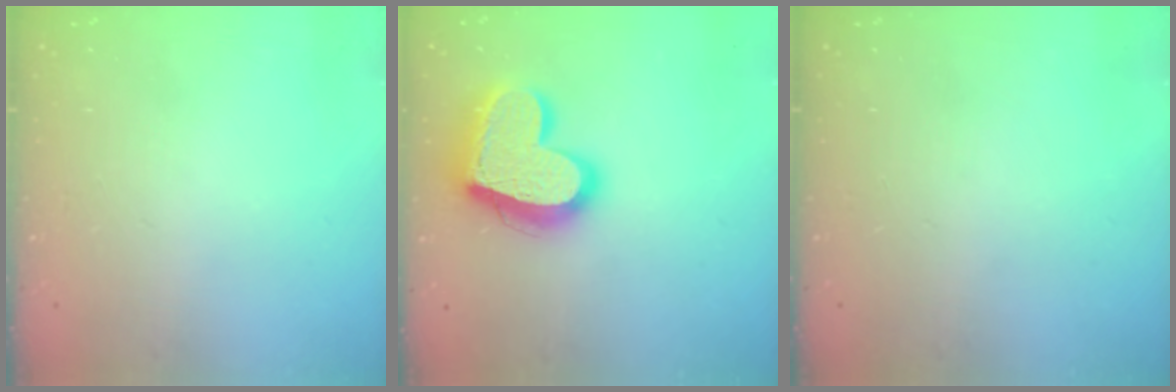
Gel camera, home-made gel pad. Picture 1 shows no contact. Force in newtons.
{"total": 19.6, "press": 19.6, "slide": 1.5}
{"total": 0.0}